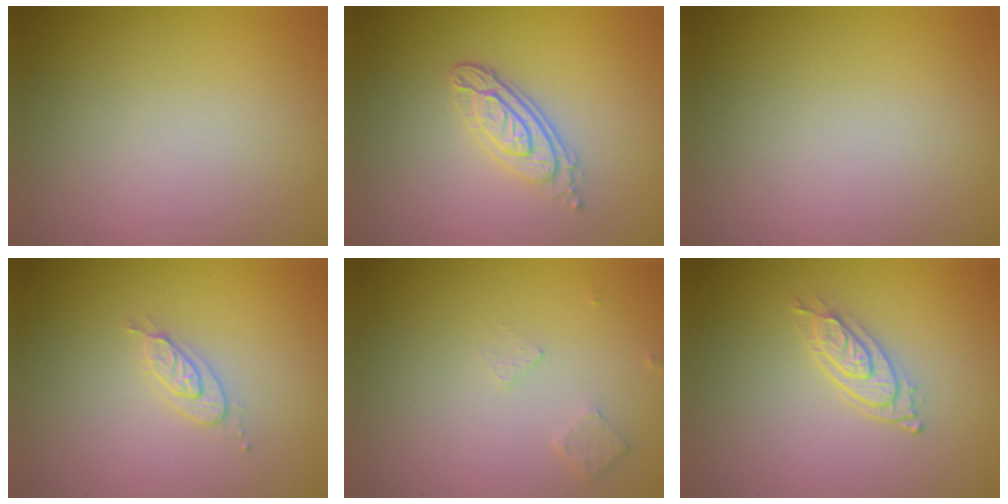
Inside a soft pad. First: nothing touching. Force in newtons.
{"total": 3.7, "press": 2.9, "slide": 2.4}
{"total": 0.0}
{"total": 2.0, "press": 2.0, "slide": 0.4}
{"total": 0.8, "press": 0.6, "slide": 0.5}
{"total": 2.5, "press": 2.0, "slide": 1.5}